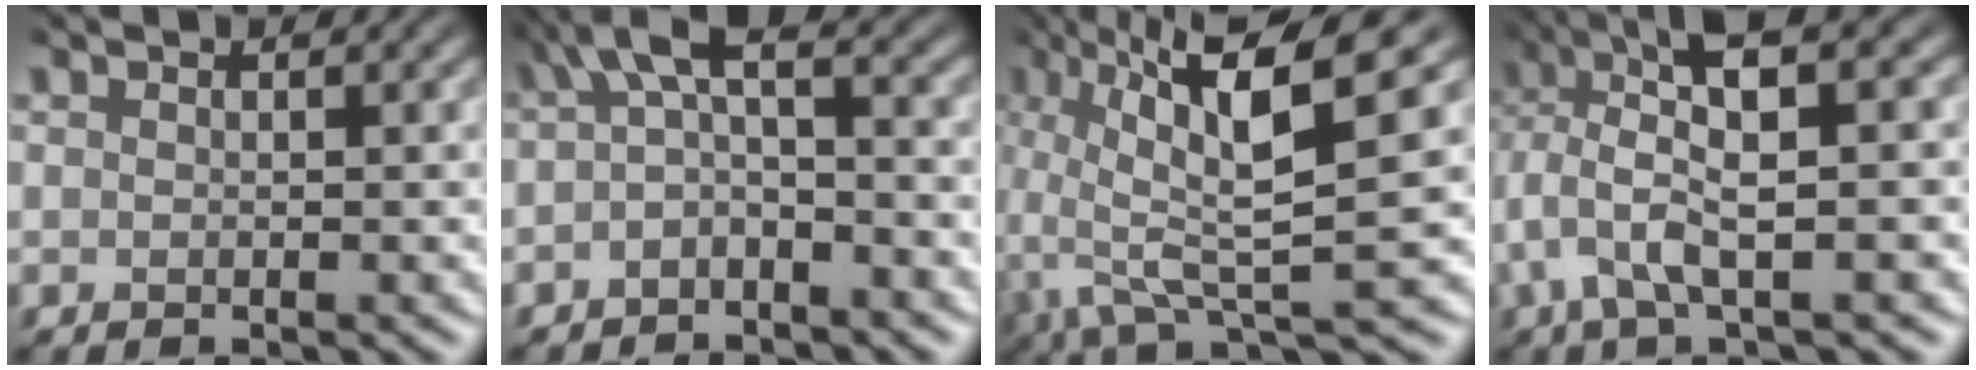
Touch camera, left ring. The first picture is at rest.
{"total": 4.0, "force": [-0.3, 1.5, 3.6], "torque": [-0.060, 0.015, -0.016]}
{"total": 9.4, "force": [1.4, 2.0, 9.0], "torque": [-0.158, 0.007, 0.021]}
{"total": 6.5, "force": [2.1, 1.5, 6.0], "torque": [-0.126, 0.009, 0.036]}